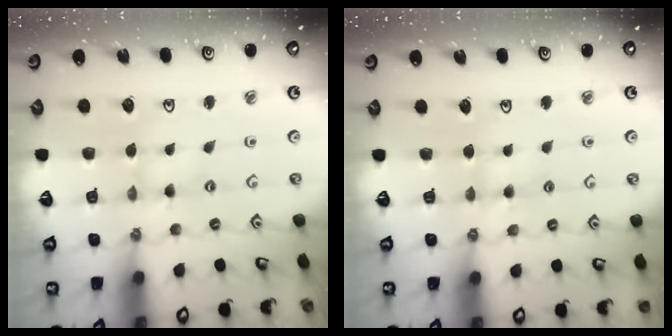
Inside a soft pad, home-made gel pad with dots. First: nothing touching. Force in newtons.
{"total": 4.2, "press": 4.2, "slide": 0.5}